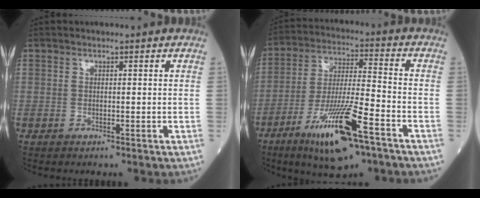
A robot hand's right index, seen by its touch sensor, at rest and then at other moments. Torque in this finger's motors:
{"motor_torque": [1.11, -1.03, 0.27, 0.21]}